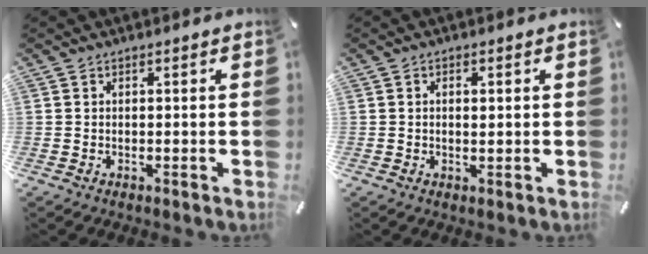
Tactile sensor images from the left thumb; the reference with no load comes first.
{"total": 1.3, "force": [0.2, 0.6, 1.1], "torque": [-0.015, -0.001, 0.000]}